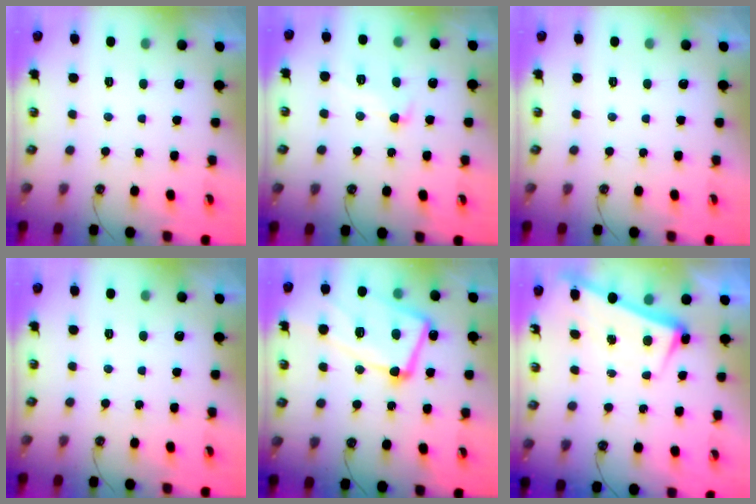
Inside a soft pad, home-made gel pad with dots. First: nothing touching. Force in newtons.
{"total": 0.9, "press": 0.2, "slide": 0.9}
{"total": 0.0}
{"total": 0.0}
{"total": 15.1, "press": 14.9, "slide": 2.3}
{"total": 2.6, "press": 2.4, "slide": 1.1}